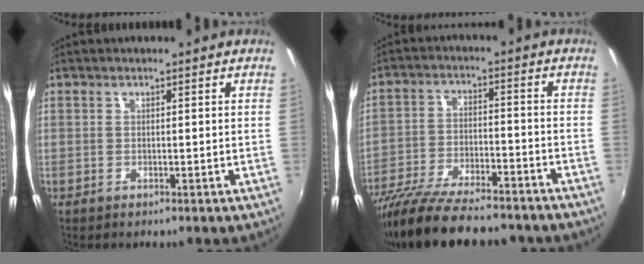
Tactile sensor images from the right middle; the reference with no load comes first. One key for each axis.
{"total": 21.3, "fx": -17.8, "fy": 5.1, "fz": 10.6, "tx": -0.208, "ty": -0.048, "tz": -0.279}